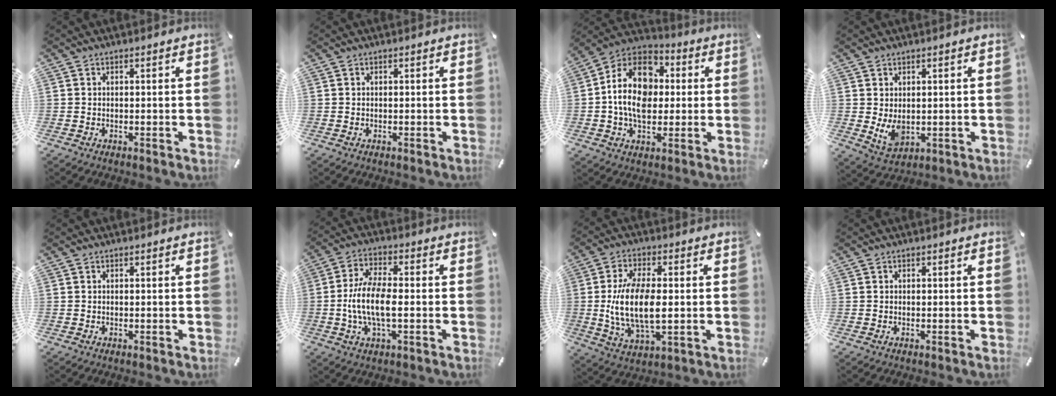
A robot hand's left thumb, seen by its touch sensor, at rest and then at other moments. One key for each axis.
{"total": 0.0}
{"total": 16.0, "fx": 0.1, "fy": 12.0, "fz": 10.6, "tx": -0.209, "ty": 0.018, "tz": 0.002}
{"total": 5.5, "fx": 0.4, "fy": 4.2, "fz": 3.5, "tx": -0.074, "ty": -0.012, "tz": 0.006}
{"total": 0.0}
{"total": 10.0, "fx": -1.6, "fy": 4.0, "fz": 9.1, "tx": -0.184, "ty": -0.004, "tz": -0.029}
{"total": 13.6, "fx": -0.2, "fy": 6.7, "fz": 11.8, "tx": -0.256, "ty": -0.006, "tz": -0.003}
{"total": 0.0}